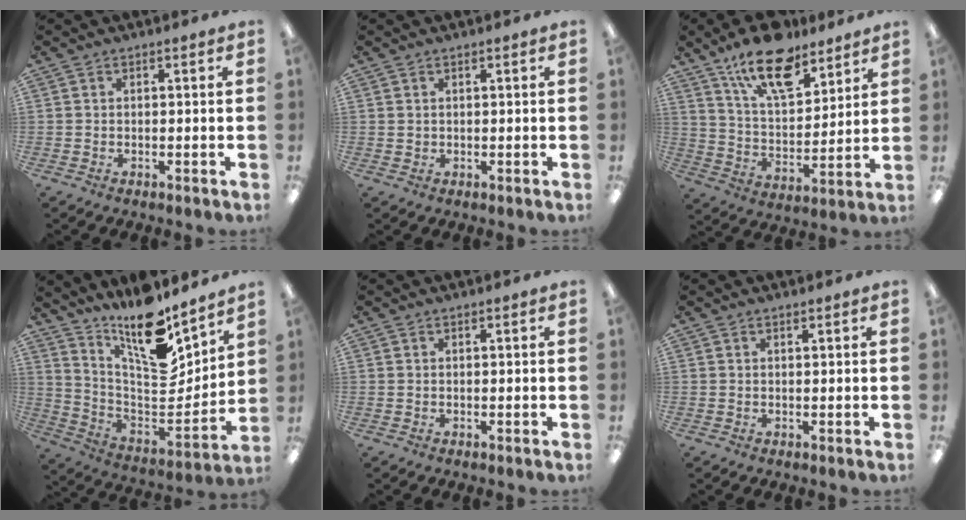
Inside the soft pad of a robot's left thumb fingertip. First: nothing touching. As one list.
[{"total": 0.8, "force": [0.5, 0.6, 0.1], "torque": [-0.003, 0.002, 0.010]}, {"total": 17.0, "force": [12.2, 7.2, 9.3], "torque": [-0.163, -0.061, 0.215]}, {"total": 17.4, "force": [13.6, 4.7, 9.8], "torque": [-0.160, -0.126, 0.234]}, {"total": 0.0}, {"total": 0.5, "force": [0.5, 0.1, 0.2], "torque": [-0.004, 0.001, 0.009]}]